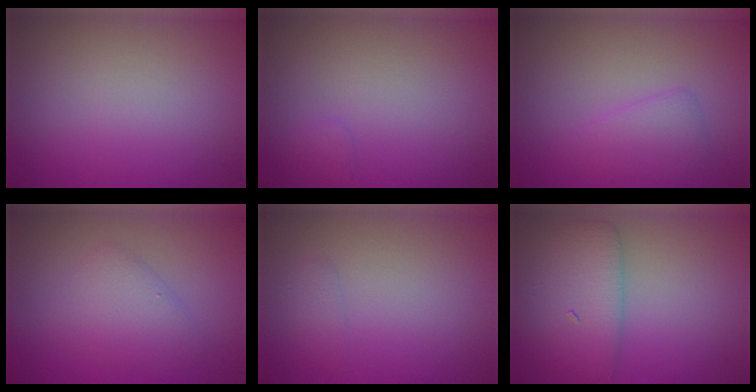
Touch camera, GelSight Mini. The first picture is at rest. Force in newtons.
{"total": 0.7, "press": 0.7, "slide": 0.1}
{"total": 2.1, "press": 2.1, "slide": 0.1}
{"total": 2.9, "press": 2.9, "slide": 0.2}
{"total": 0.9, "press": 0.9, "slide": 0.1}
{"total": 4.9, "press": 4.9, "slide": 0.2}